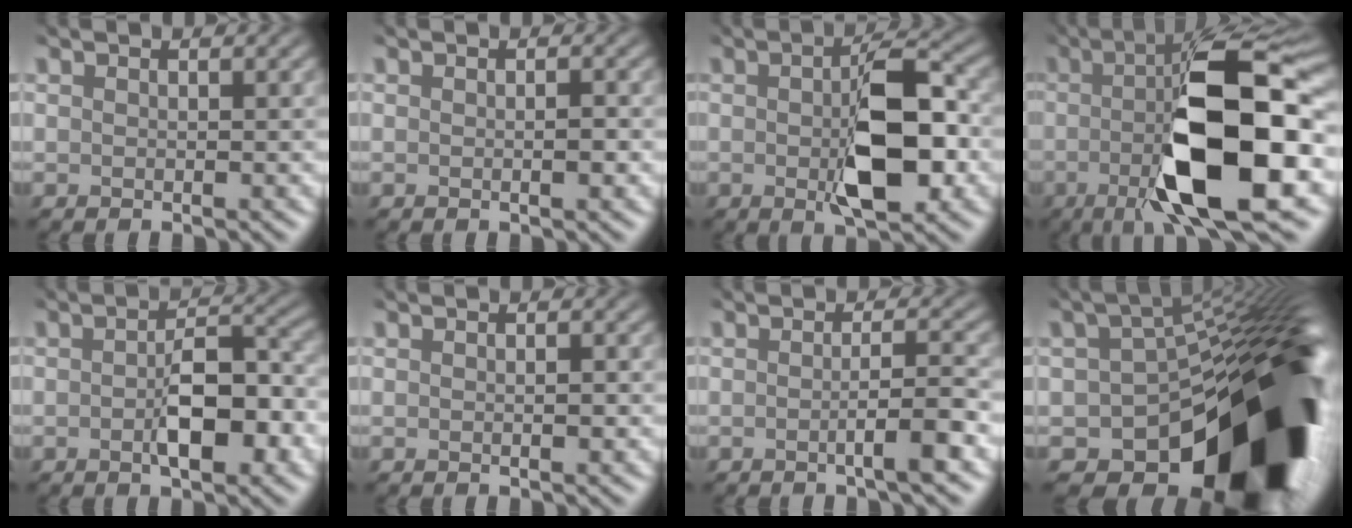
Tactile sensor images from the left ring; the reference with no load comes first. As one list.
[{"total": 0.9, "force": [-0.5, 0.2, 0.8], "torque": [-0.014, -0.001, -0.002]}, {"total": 7.8, "force": [-1.2, 3.0, 7.1], "torque": [-0.112, -0.001, -0.016]}, {"total": 13.6, "force": [-2.4, 3.8, 12.9], "torque": [-0.188, -0.003, -0.046]}, {"total": 5.8, "force": [-1.8, 2.6, 4.8], "torque": [-0.082, -0.003, -0.025]}, {"total": 0.6, "force": [-0.3, 0.2, 0.5], "torque": [-0.009, 0.001, 0.000]}, {"total": 3.3, "force": [-1.4, 0.6, 2.9], "torque": [-0.039, -0.002, -0.021]}, {"total": 19.2, "force": [-8.6, 9.5, 14.2], "torque": [-0.170, -0.029, -0.125]}]